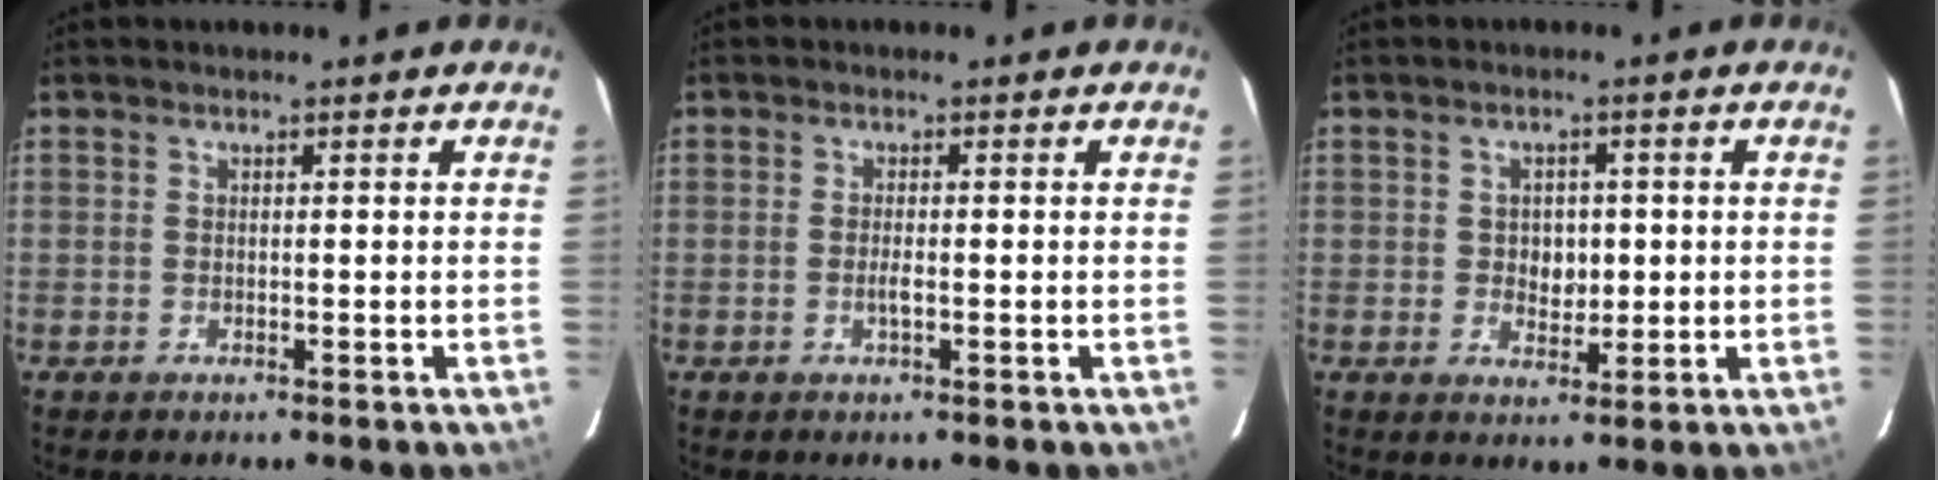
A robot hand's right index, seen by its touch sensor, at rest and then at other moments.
{"total": 1.5, "force": [-0.4, 0.2, 1.4], "torque": [-0.028, 0.001, -0.007]}
{"total": 4.0, "force": [0.0, 3.1, 2.4], "torque": [-0.038, 0.005, 0.003]}